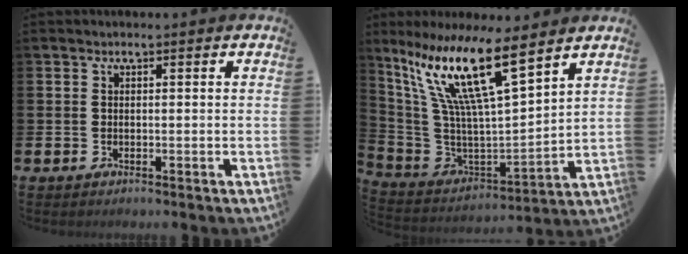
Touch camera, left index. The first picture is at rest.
{"total": 14.6, "force": [8.9, 2.8, 11.2], "torque": [-0.265, -0.058, 0.143]}